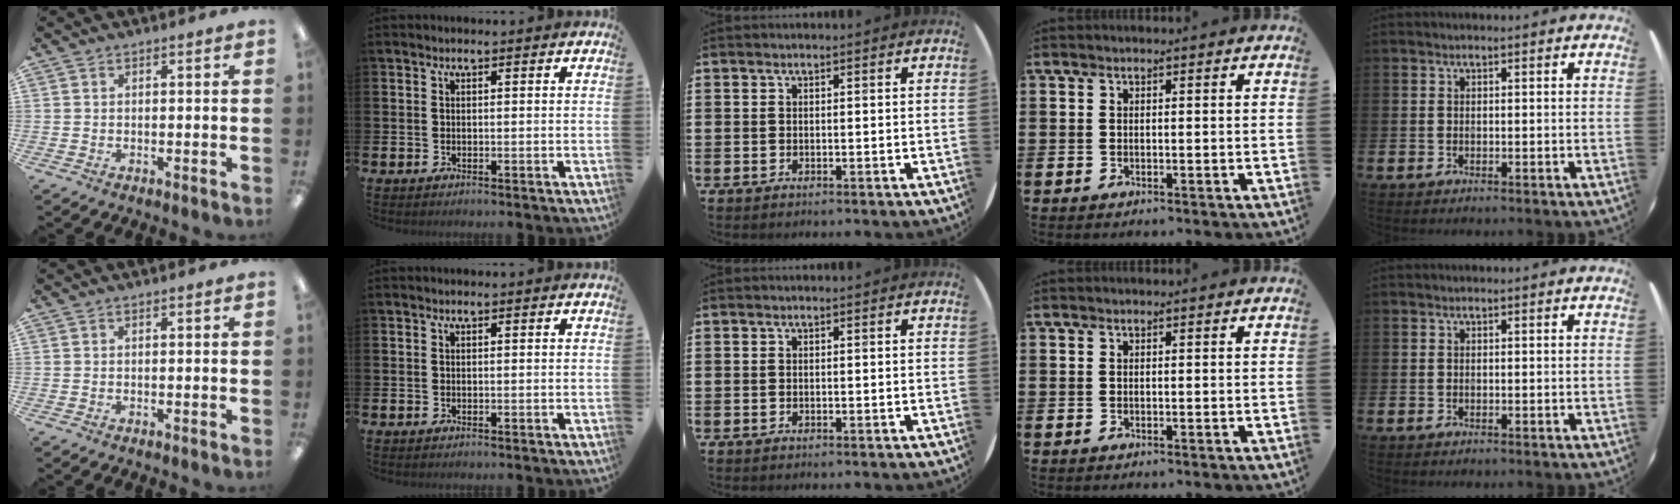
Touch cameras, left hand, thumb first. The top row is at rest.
{}